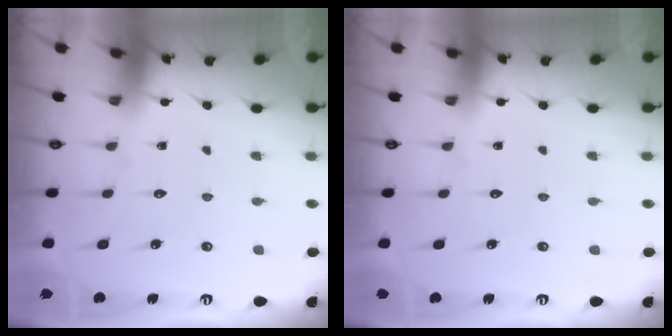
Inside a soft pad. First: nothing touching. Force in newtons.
{"total": 0.0}